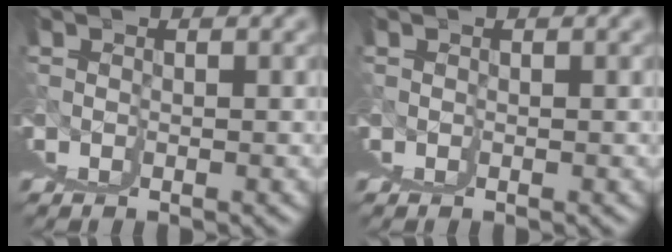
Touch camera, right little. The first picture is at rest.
{"total": 0.0}